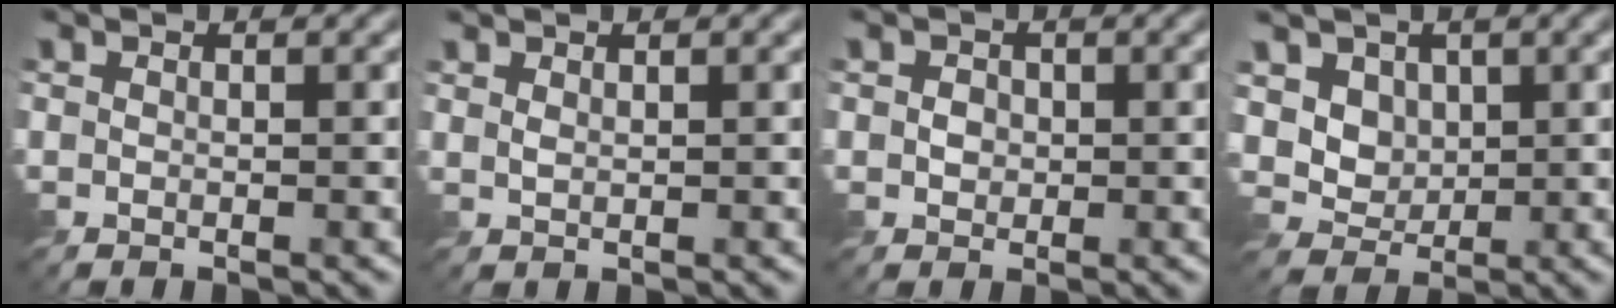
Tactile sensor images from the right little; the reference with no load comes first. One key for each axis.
{"total": 0.7, "fx": 0.6, "fy": 0.1, "fz": 0.4, "tx": -0.016, "ty": -0.001, "tz": 0.013}
{"total": 1.4, "fx": -0.1, "fy": 1.2, "fz": 0.6, "tx": -0.013, "ty": -0.003, "tz": -0.003}
{"total": 4.3, "fx": 1.6, "fy": 3.5, "fz": 1.9, "tx": -0.061, "ty": -0.012, "tz": 0.043}